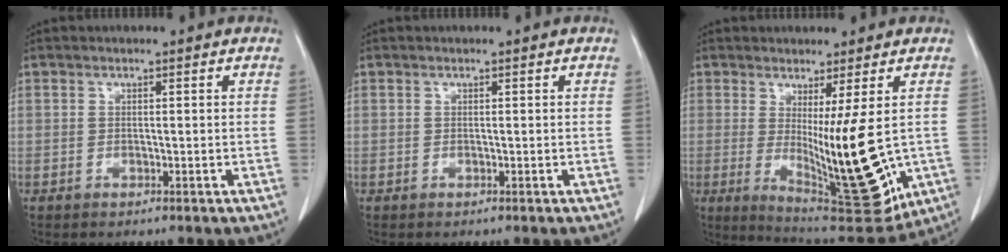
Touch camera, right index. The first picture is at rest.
{"total": 0.0}
{"total": 15.1, "force": [-0.9, 2.3, 14.9], "torque": [-0.227, -0.038, 0.001]}